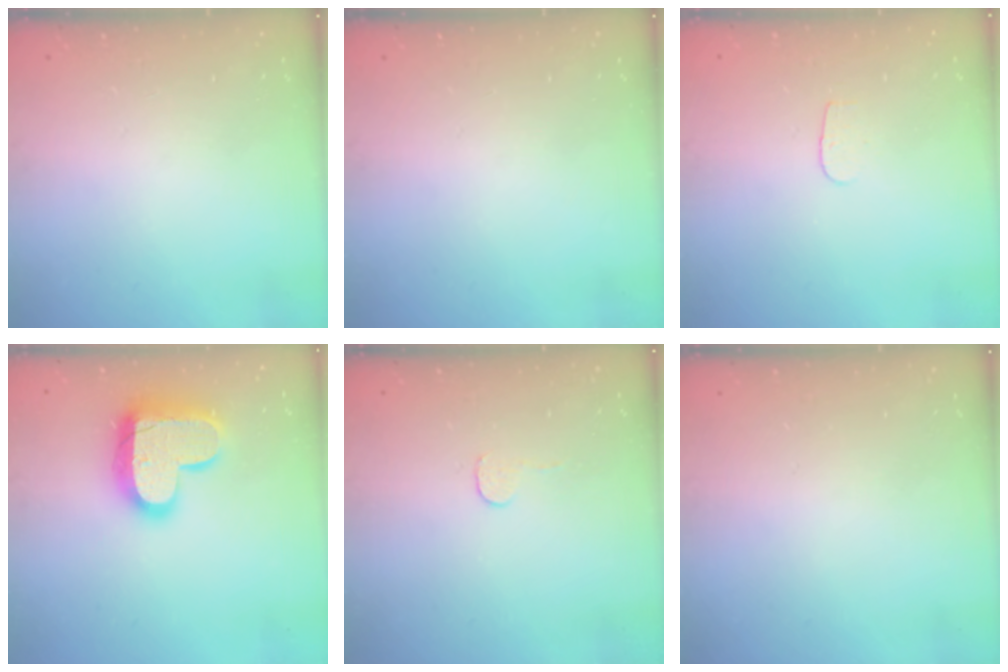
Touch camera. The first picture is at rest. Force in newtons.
{"total": 0.0}
{"total": 3.1, "press": 3.1, "slide": 0.2}
{"total": 18.0, "press": 18.0, "slide": 1.3}
{"total": 3.0, "press": 3.0, "slide": 0.3}
{"total": 0.6, "press": 0.6, "slide": 0.2}